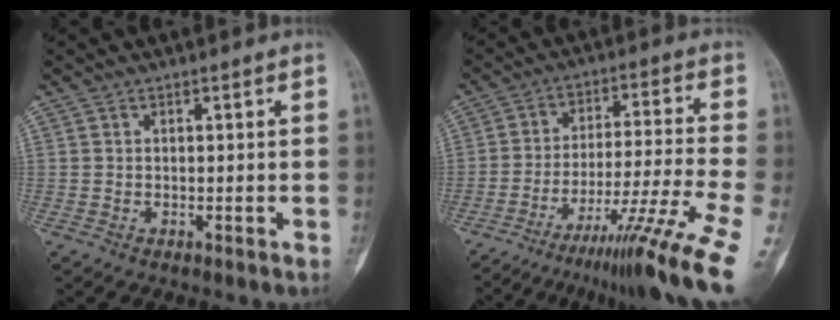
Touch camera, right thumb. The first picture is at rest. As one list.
[{"total": 16.3, "force": [-10.6, -1.0, 12.3], "torque": [-0.206, 0.053, -0.168]}]